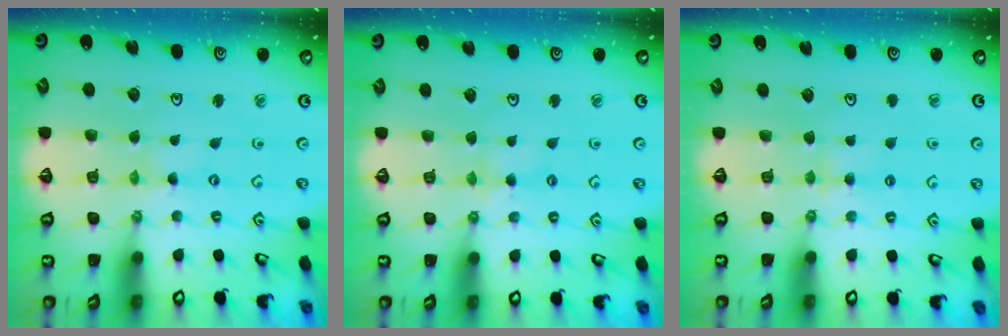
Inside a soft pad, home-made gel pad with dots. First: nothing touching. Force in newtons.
{"total": 2.8, "press": 2.8, "slide": 0.4}
{"total": 3.4, "press": 3.4, "slide": 0.5}